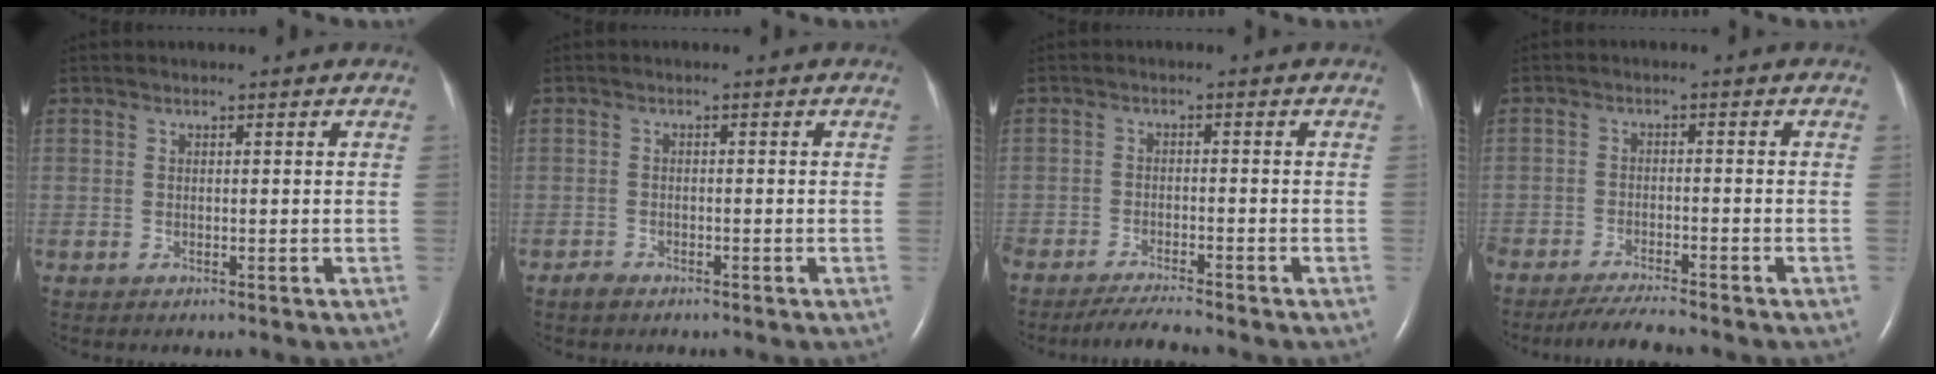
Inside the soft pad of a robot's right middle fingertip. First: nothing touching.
{"total": 1.3, "force": [-1.1, 0.6, 0.3], "torque": [-0.011, 0.001, -0.020]}
{"total": 4.6, "force": [-4.2, -0.5, 1.7], "torque": [-0.033, -0.018, -0.074]}
{"total": 5.5, "force": [-5.1, -0.1, 2.3], "torque": [-0.040, -0.019, -0.088]}